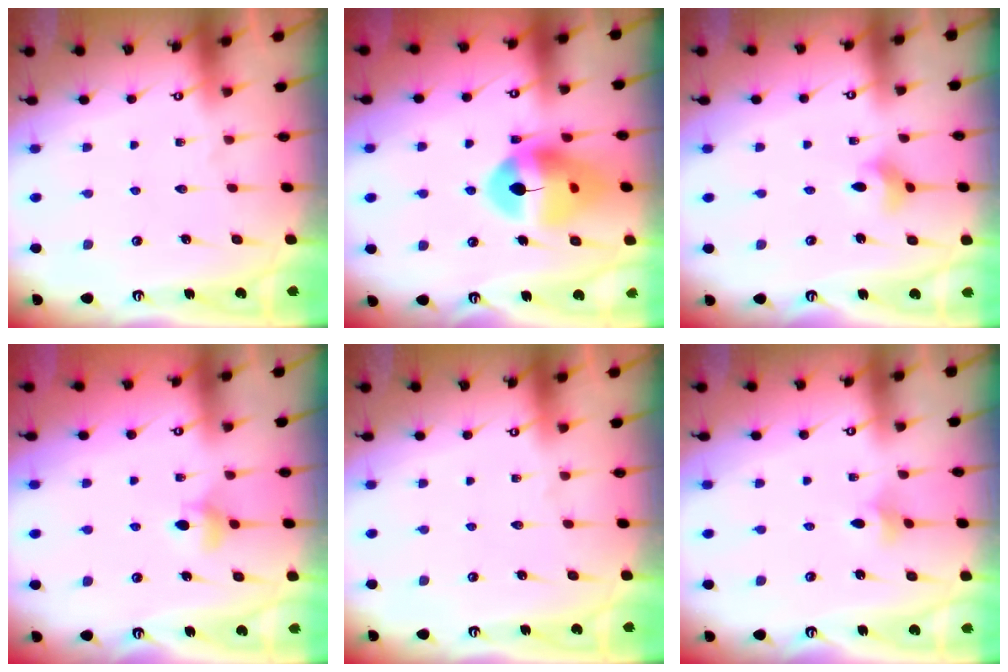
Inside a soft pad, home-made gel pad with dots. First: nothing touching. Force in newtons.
{"total": 14.9, "press": 14.8, "slide": 1.4}
{"total": 4.3, "press": 4.3, "slide": 0.7}
{"total": 4.7, "press": 4.7, "slide": 0.7}
{"total": 0.0}
{"total": 2.9, "press": 2.8, "slide": 0.6}